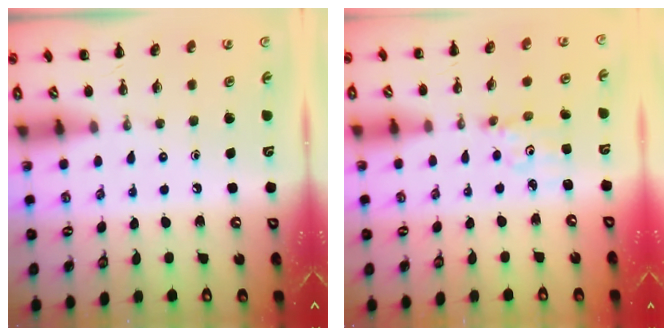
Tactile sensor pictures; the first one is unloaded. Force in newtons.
{"total": 2.5, "press": 2.4, "slide": 0.4}